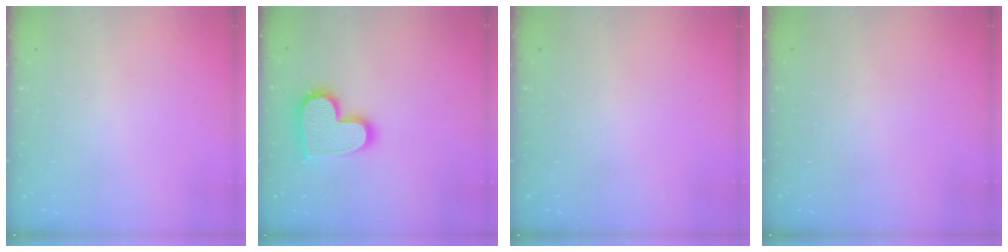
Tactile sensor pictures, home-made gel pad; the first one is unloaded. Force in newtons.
{"total": 16.0, "press": 16.0, "slide": 1.0}
{"total": 0.0}
{"total": 0.0}